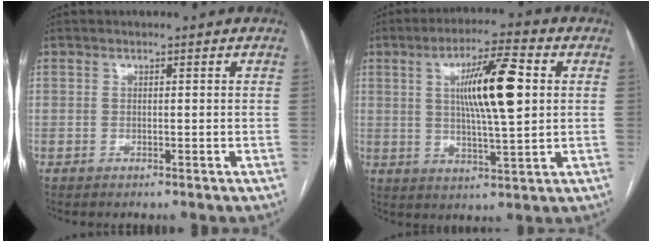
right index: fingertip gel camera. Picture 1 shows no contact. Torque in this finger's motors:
{"motor_torque": [0.49, 0.15, 0.63, 0.11]}